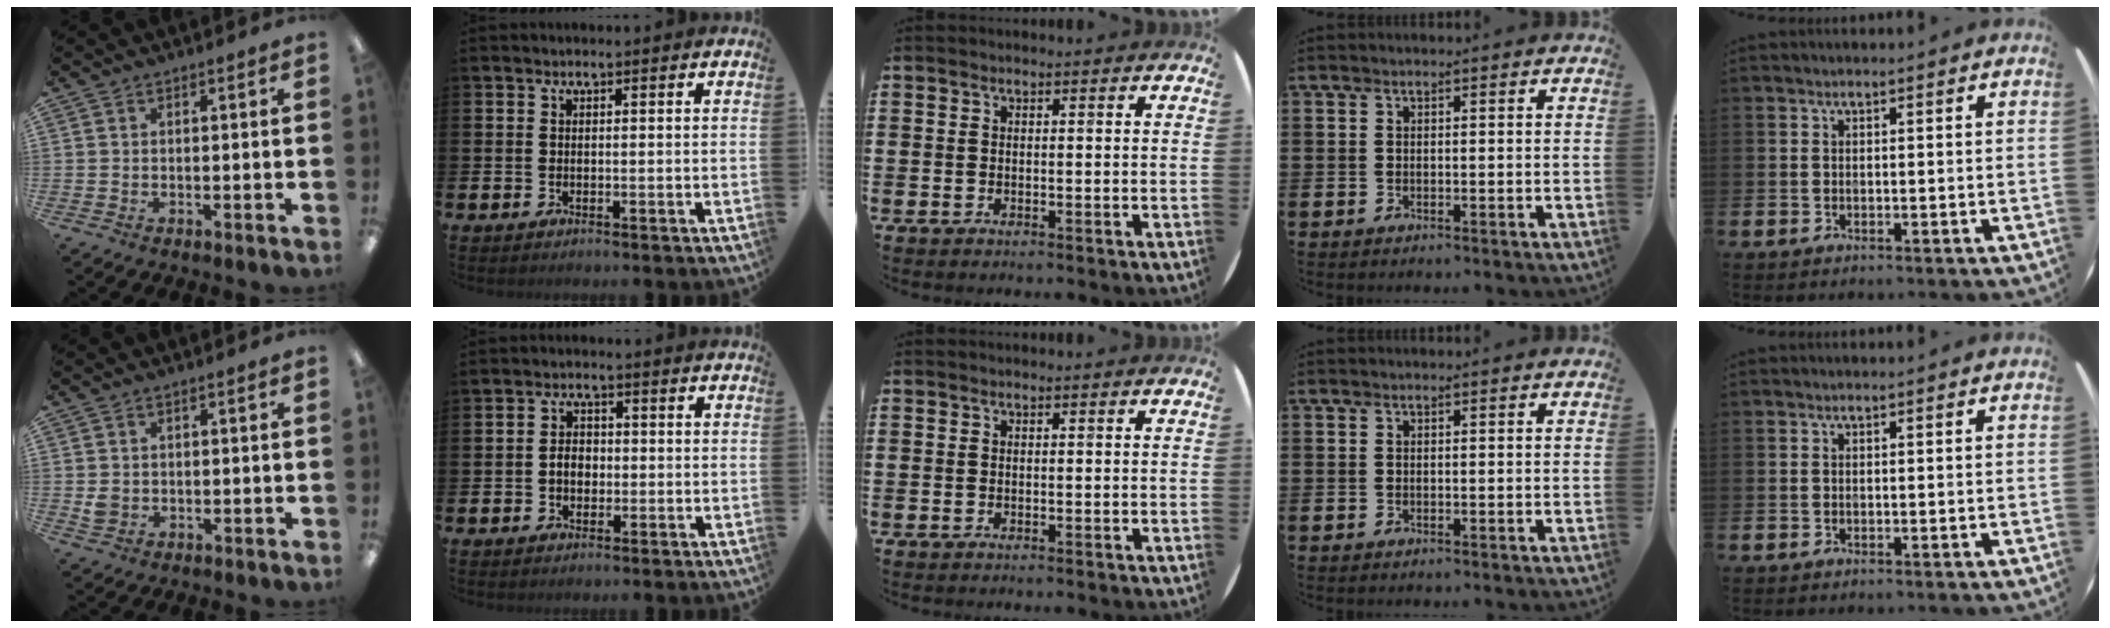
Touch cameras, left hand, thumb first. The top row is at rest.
{"thumb": {"total": 2.4, "force": [0.3, 2.0, 1.2], "torque": [-0.015, 0.000, 0.004]}, "index": {"total": 2.7, "force": [-0.5, 2.0, 1.8], "torque": [-0.026, 0.003, -0.013]}}